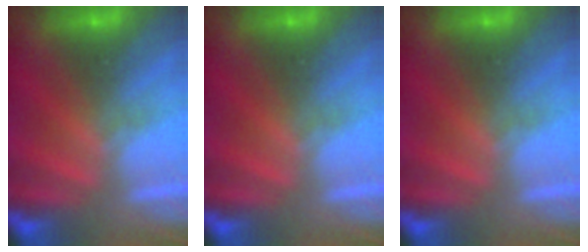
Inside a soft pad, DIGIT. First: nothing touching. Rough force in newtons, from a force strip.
{"total": 0.0}
{"total": 0.0}